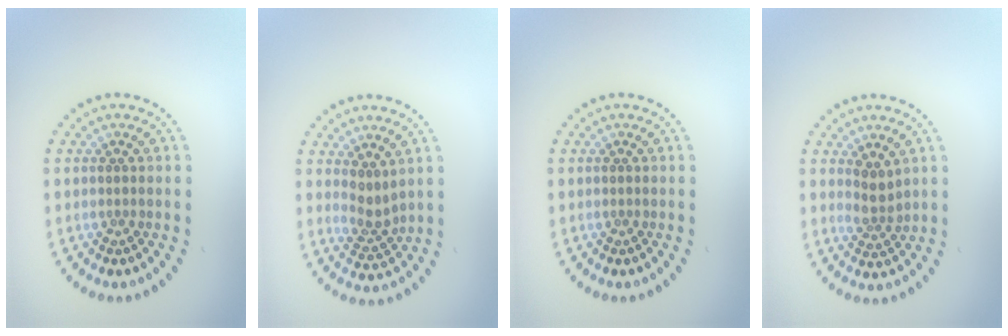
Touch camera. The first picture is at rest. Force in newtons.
{"total": 2.3, "press": 1.6, "slide": 1.6}
{"total": 0.0}
{"total": 2.0, "press": 1.5, "slide": 1.4}